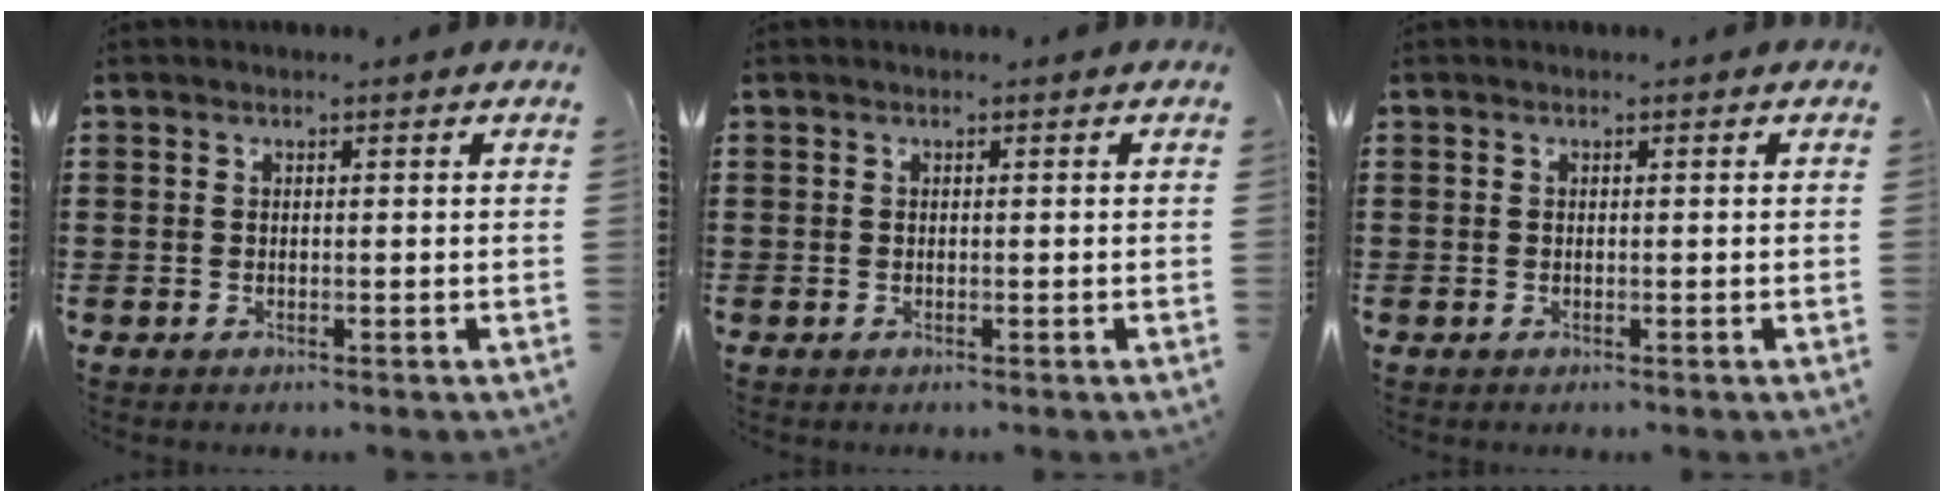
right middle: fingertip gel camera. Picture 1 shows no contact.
{"total": 0.0}
{"total": 0.0}